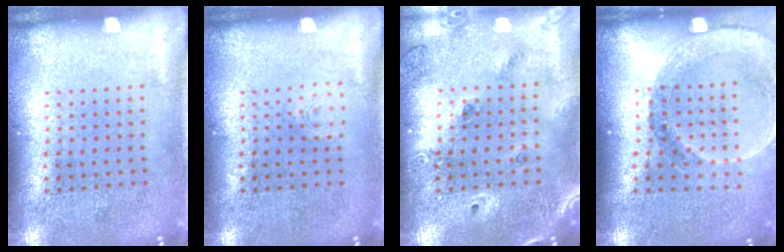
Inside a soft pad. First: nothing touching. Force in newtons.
{"total": 0.6, "press": 0.6, "slide": 0.1}
{"total": 1.6, "press": 1.4, "slide": 0.9}
{"total": 1.5, "press": 1.5, "slide": 0.3}